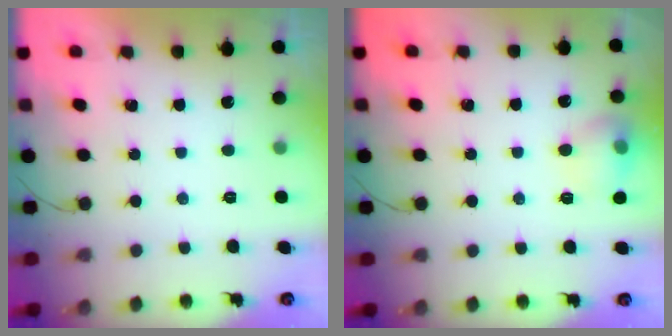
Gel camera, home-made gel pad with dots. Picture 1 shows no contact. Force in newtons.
{"total": 10.1, "press": 10.0, "slide": 1.4}